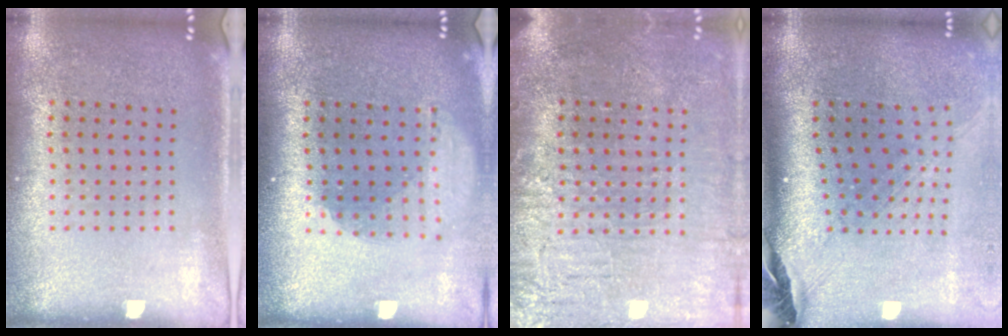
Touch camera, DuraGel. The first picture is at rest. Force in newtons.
{"total": 1.8, "press": 1.4, "slide": 1.2}
{"total": 4.1, "press": 3.7, "slide": 1.7}
{"total": 2.5, "press": 1.7, "slide": 1.8}